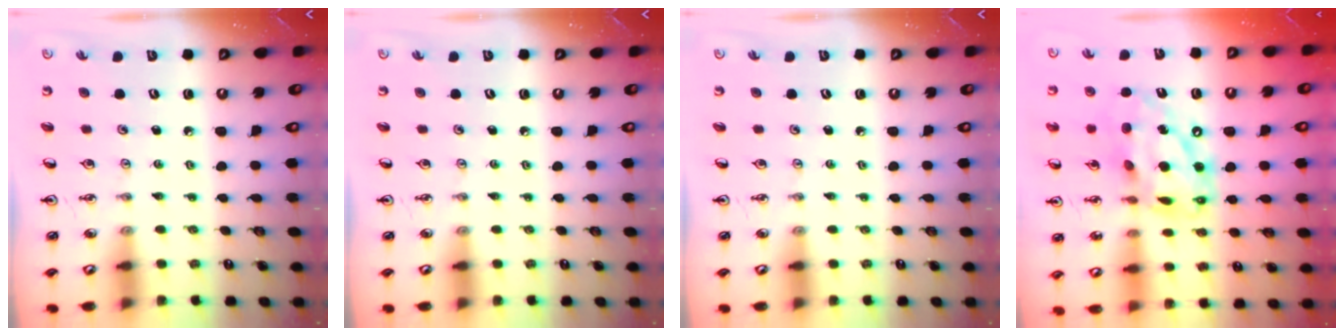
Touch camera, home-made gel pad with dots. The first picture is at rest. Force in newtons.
{"total": 0.0}
{"total": 0.0}
{"total": 17.8, "press": 17.7, "slide": 1.6}